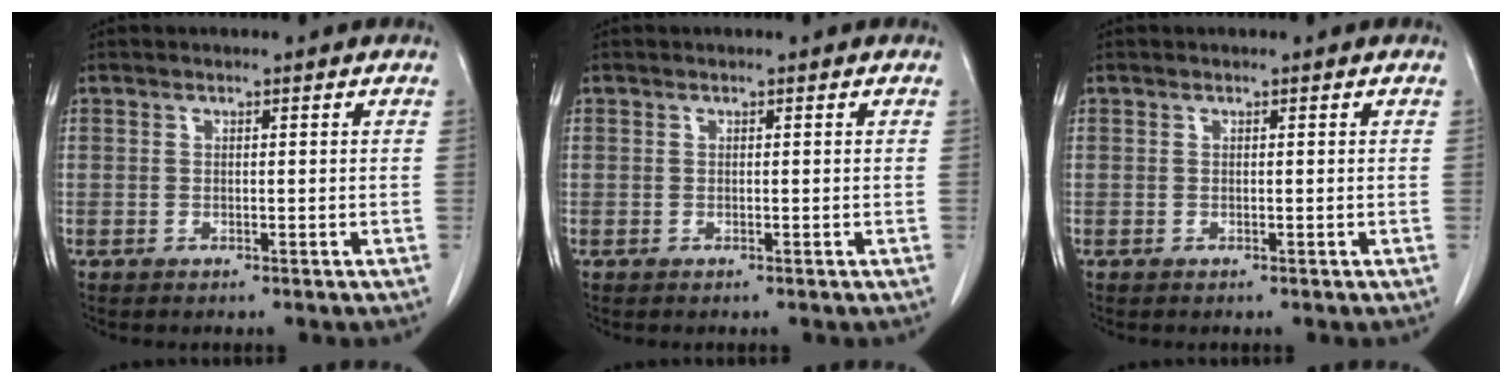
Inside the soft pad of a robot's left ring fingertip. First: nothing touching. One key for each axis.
{"total": 0.0}
{"total": 0.0}